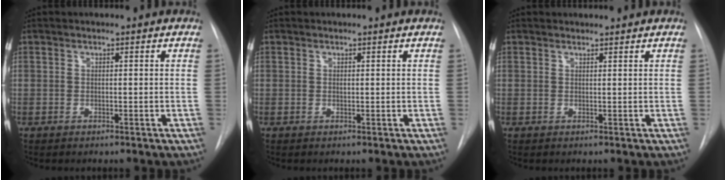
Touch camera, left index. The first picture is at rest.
{"total": 0.0}
{"total": 1.5, "force": [1.5, 0.2, 0.0], "torque": [-0.006, 0.007, 0.021]}